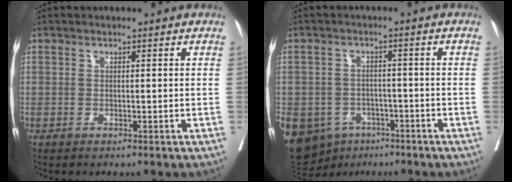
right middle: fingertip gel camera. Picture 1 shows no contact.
{"total": 15.7, "force": [-7.8, 12.3, 5.9], "torque": [-0.162, 0.006, -0.099]}